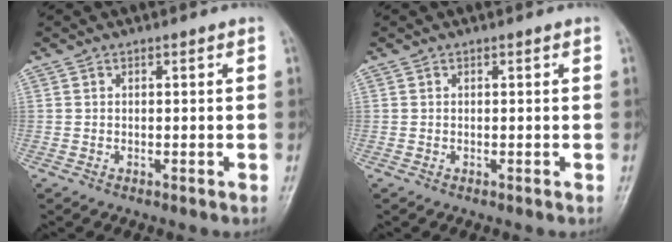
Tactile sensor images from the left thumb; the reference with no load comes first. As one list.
[{"total": 0.0}]